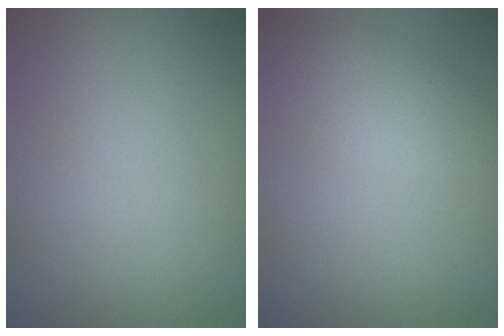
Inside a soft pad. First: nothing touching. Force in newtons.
{"total": 2.9, "press": 2.9, "slide": 0.2}